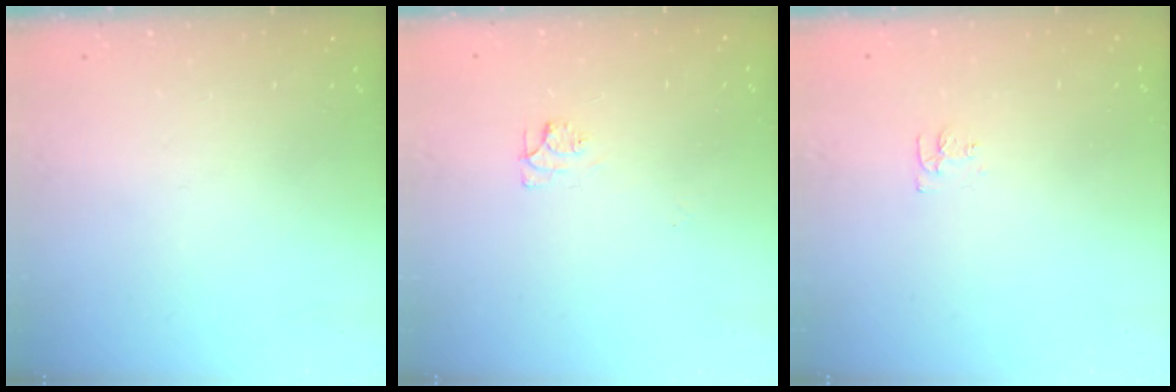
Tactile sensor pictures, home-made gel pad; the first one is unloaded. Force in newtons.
{"total": 6.2, "press": 6.2, "slide": 0.7}
{"total": 3.8, "press": 3.7, "slide": 0.5}